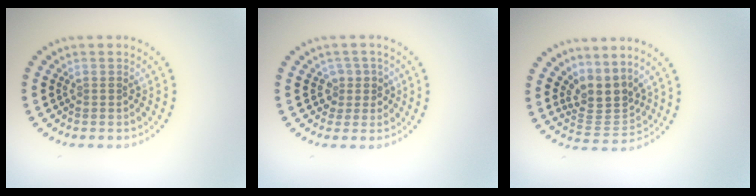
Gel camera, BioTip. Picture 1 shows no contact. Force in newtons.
{"total": 2.0, "press": 1.5, "slide": 1.2}
{"total": 3.3, "press": 2.4, "slide": 2.3}